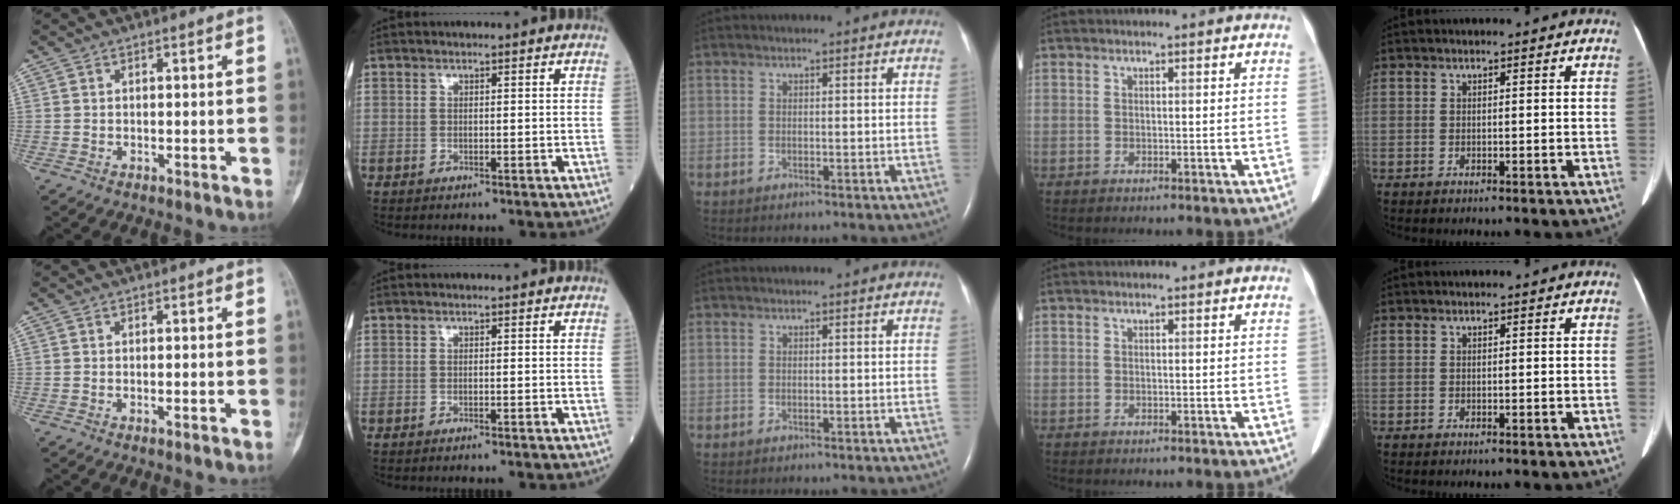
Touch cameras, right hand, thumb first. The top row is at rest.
{"thumb": {"total": 1.0, "force": [-0.3, 0.1, 0.9], "torque": [-0.011, -0.001, -0.003]}, "index": {"total": 1.4, "force": [-1.3, -0.1, 0.6], "torque": [-0.010, 0.000, -0.016]}}